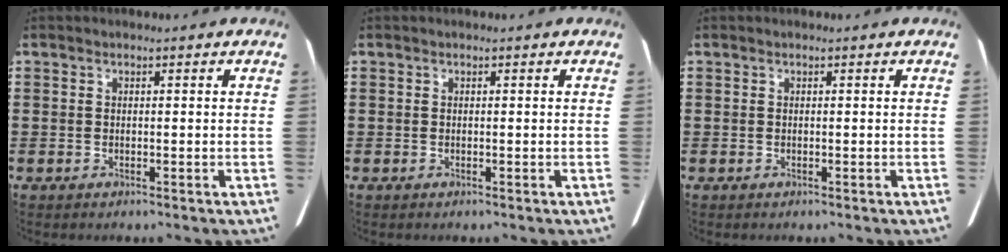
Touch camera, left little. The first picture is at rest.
{"total": 0.0}
{"total": 0.0}